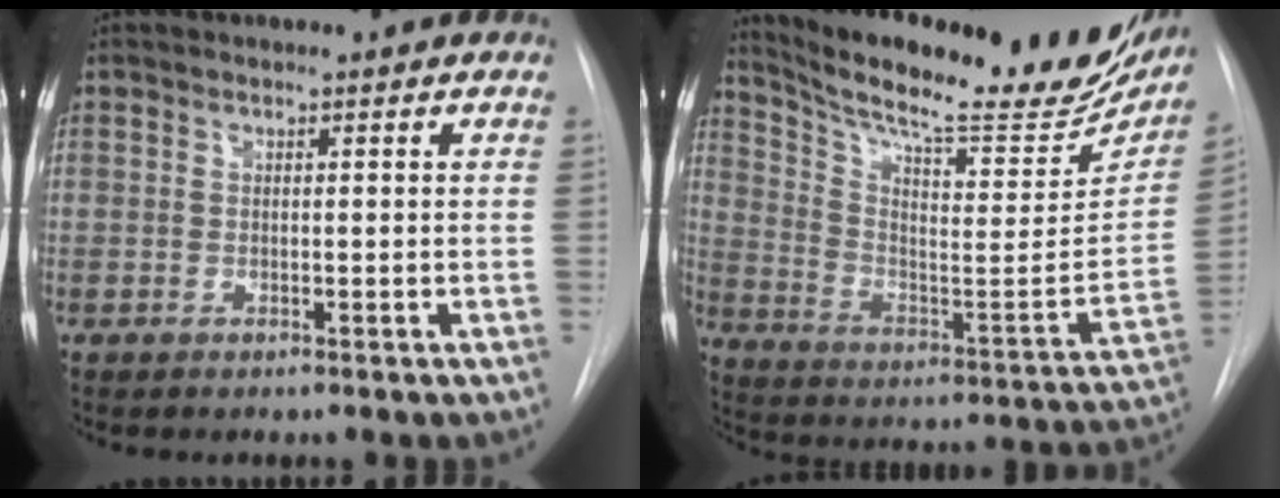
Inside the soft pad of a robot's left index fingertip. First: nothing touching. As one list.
[{"total": 27.7, "force": [23.2, 4.8, 14.3], "torque": [-0.224, -0.048, 0.323]}]